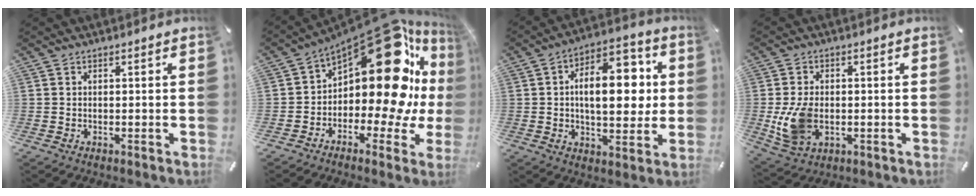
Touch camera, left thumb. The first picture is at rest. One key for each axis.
{"total": 25.4, "fx": 7.9, "fy": 12.3, "fz": 20.8, "tx": -0.304, "ty": -0.075, "tz": 0.135}
{"total": 16.4, "fx": 2.3, "fy": 8.7, "fz": 13.7, "tx": -0.192, "ty": -0.004, "tz": 0.033}
{"total": 9.1, "fx": -1.3, "fy": 6.4, "fz": 6.3, "tx": -0.148, "ty": 0.002, "tz": -0.021}